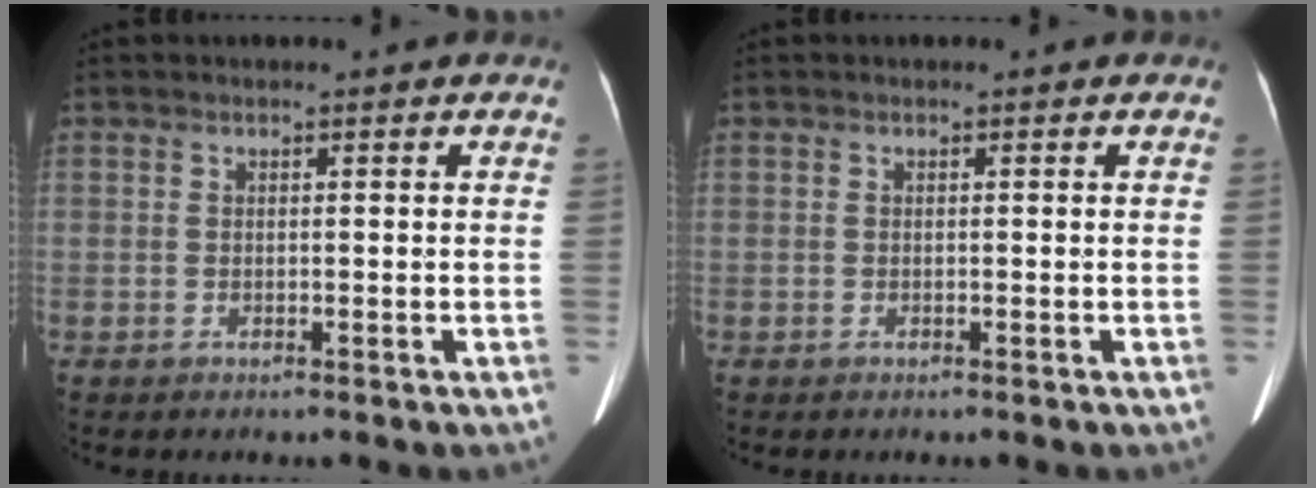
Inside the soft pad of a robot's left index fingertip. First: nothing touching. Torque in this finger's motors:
{"motor_torque": [0.04, 0.08, 0.06, 0.02]}